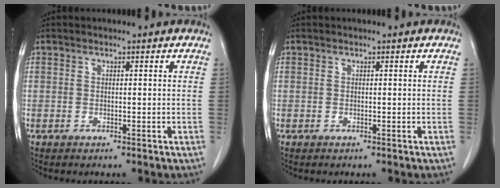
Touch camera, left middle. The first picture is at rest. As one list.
[{"total": 0.0}]